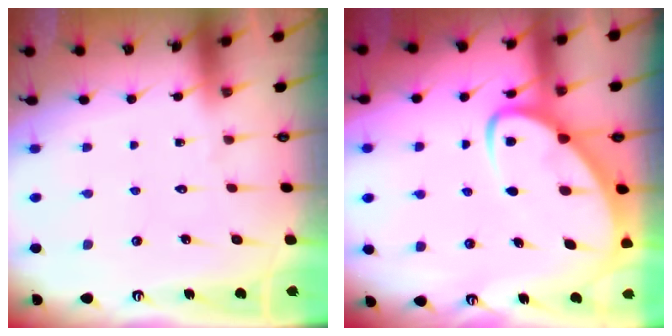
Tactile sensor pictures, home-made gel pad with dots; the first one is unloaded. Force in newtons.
{"total": 7.1, "press": 7.1, "slide": 0.8}